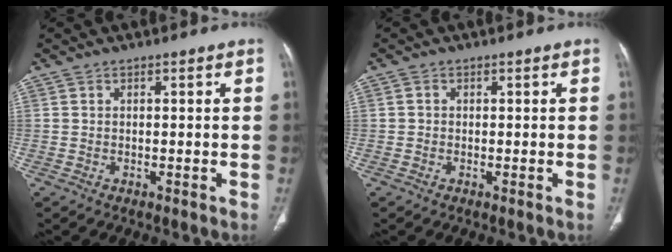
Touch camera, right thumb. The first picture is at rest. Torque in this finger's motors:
{"motor_torque": [-0.64, -0.07, -0.10, 0.10, 0.04]}